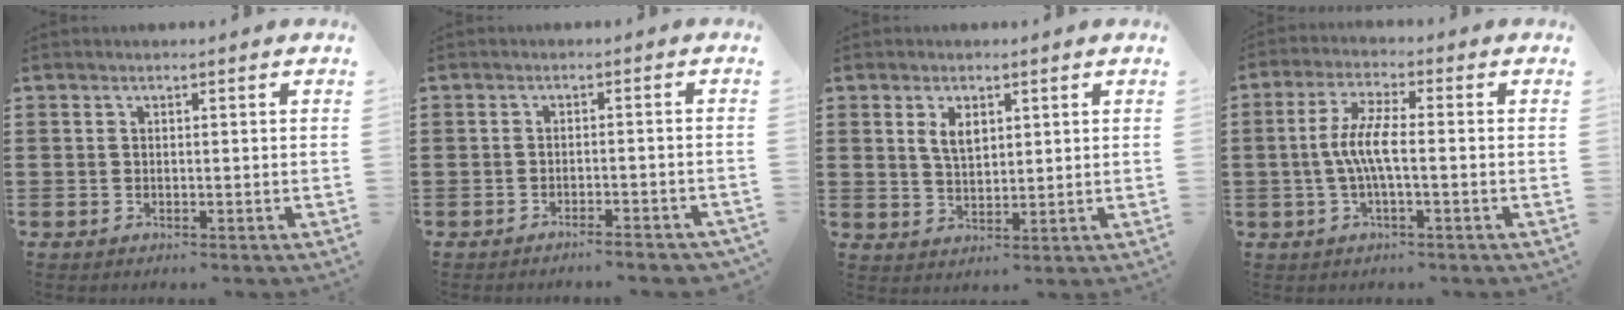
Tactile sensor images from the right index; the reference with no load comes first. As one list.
[{"total": 2.1, "force": [-2.0, -0.1, 0.7], "torque": [-0.015, 0.000, -0.040]}, {"total": 3.6, "force": [1.6, 1.9, 2.6], "torque": [-0.057, 0.006, 0.029]}, {"total": 6.0, "force": [-0.9, 1.3, 5.8], "torque": [-0.132, -0.008, -0.027]}]